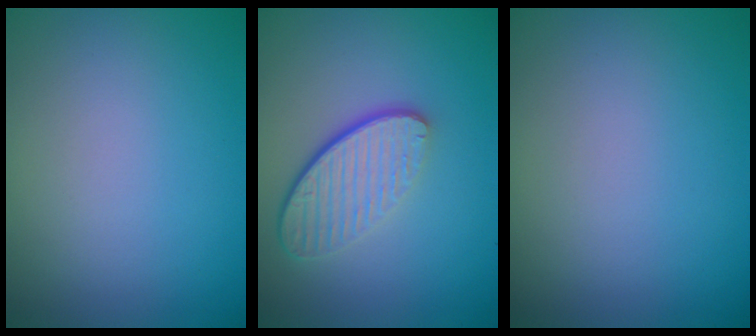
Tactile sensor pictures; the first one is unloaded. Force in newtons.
{"total": 4.4, "press": 3.0, "slide": 3.2}
{"total": 0.0}